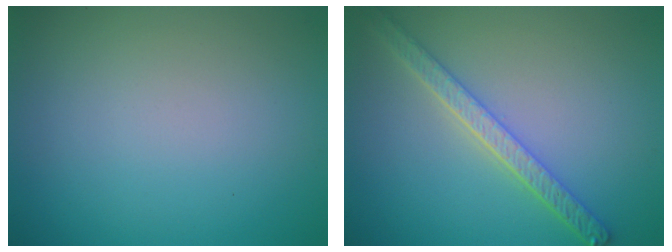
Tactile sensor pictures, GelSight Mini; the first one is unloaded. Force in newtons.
{"total": 4.1, "press": 3.3, "slide": 2.4}